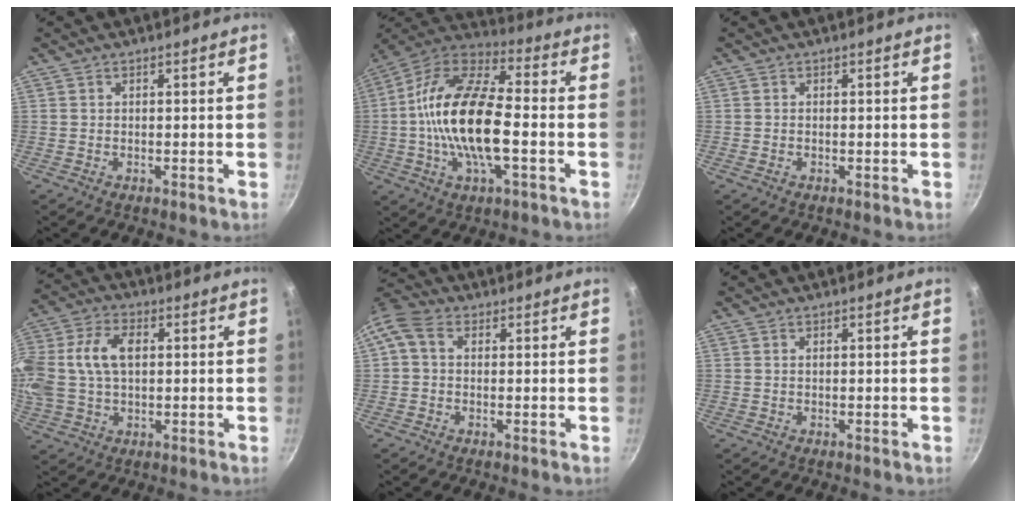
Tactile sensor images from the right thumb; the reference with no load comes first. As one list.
[{"total": 20.3, "force": [-2.4, 8.7, 18.2], "torque": [-0.337, 0.035, -0.064]}, {"total": 0.0}, {"total": 17.7, "force": [2.5, 12.0, 12.9], "torque": [-0.289, 0.032, 0.039]}, {"total": 6.4, "force": [1.2, 4.8, 4.1], "torque": [-0.092, 0.019, 0.008]}, {"total": 0.0}]